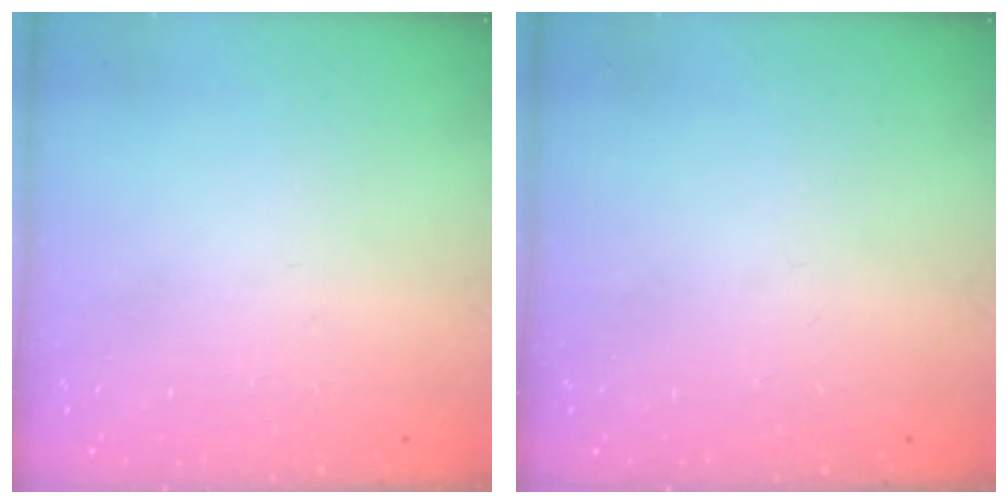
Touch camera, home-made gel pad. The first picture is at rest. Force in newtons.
{"total": 0.0}